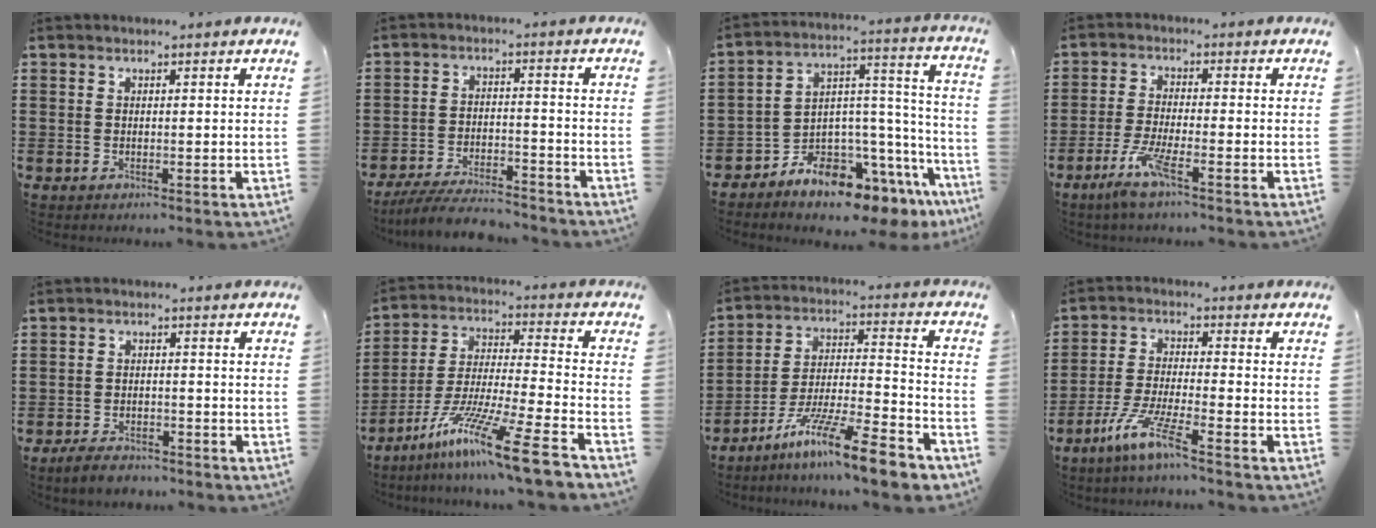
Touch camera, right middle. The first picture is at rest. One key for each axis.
{"total": 6.1, "fx": -5.8, "fy": 0.5, "fz": 2.0, "tx": -0.042, "ty": -0.004, "tz": -0.112}
{"total": 7.0, "fx": -6.7, "fy": 1.7, "fz": 1.2, "tx": -0.025, "ty": -0.015, "tz": -0.130}
{"total": 5.6, "fx": -3.1, "fy": 0.7, "fz": 4.6, "tx": -0.101, "ty": -0.012, "tz": -0.059}
{"total": 3.1, "fx": -2.9, "fy": 0.8, "fz": 0.8, "tx": -0.024, "ty": 0.003, "tz": -0.061}
{"total": 13.6, "fx": -10.1, "fy": -0.4, "fz": 9.0, "tx": -0.161, "ty": 0.007, "tz": -0.188}
{"total": 12.9, "fx": -10.0, "fy": 0.7, "fz": 8.1, "tx": -0.137, "ty": 0.016, "tz": -0.187}
{"total": 7.2, "fx": -5.1, "fy": 0.3, "fz": 5.1, "tx": -0.115, "ty": -0.015, "tz": -0.097}